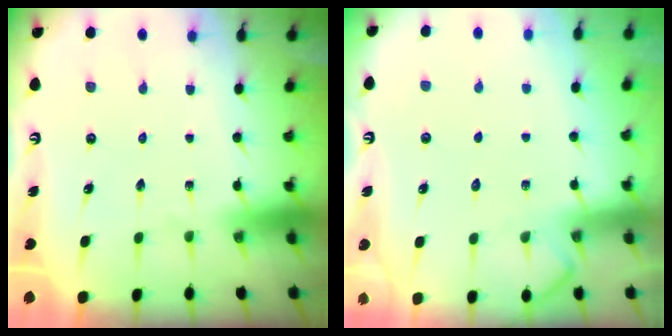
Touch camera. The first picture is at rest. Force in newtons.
{"total": 4.9, "press": 4.9, "slide": 0.5}